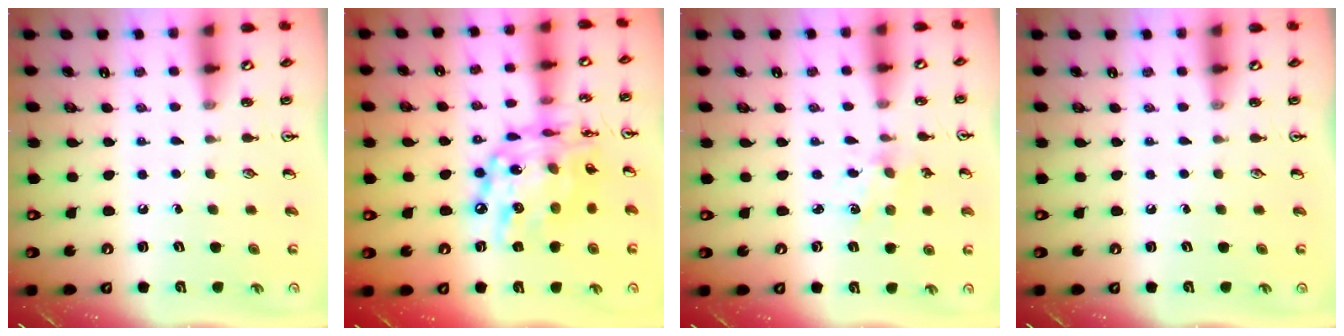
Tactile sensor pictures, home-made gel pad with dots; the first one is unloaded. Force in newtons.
{"total": 19.2, "press": 19.1, "slide": 1.8}
{"total": 1.6, "press": 1.5, "slide": 0.4}
{"total": 0.0}